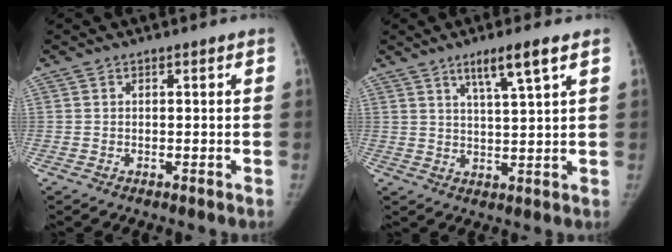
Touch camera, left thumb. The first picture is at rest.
{"total": 6.6, "force": [3.9, 0.2, 5.3], "torque": [-0.099, -0.022, 0.071]}